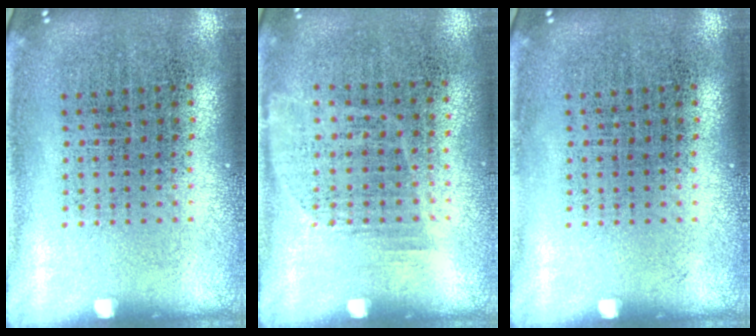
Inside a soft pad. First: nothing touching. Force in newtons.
{"total": 1.1, "press": 0.8, "slide": 0.7}
{"total": 0.0}